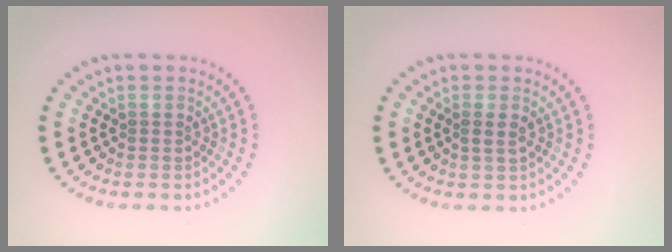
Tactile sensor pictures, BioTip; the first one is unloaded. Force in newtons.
{"total": 0.7, "press": 0.7, "slide": 0.2}